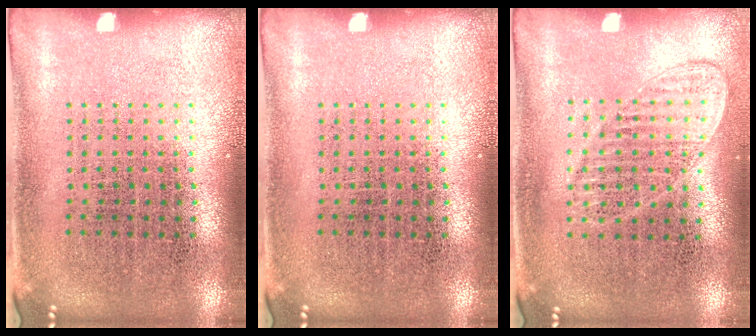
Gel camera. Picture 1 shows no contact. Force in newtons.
{"total": 0.0}
{"total": 1.2, "press": 1.1, "slide": 0.4}